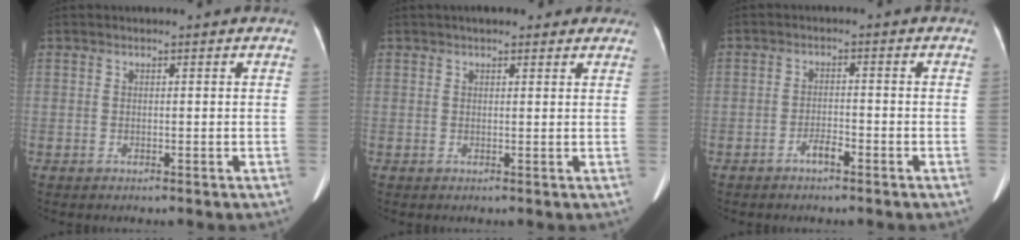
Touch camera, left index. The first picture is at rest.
{"total": 5.7, "force": [4.4, 2.0, 3.0], "torque": [-0.029, 0.027, 0.055]}
{"total": 2.3, "force": [-1.7, 0.5, 1.5], "torque": [-0.027, 0.001, -0.031]}